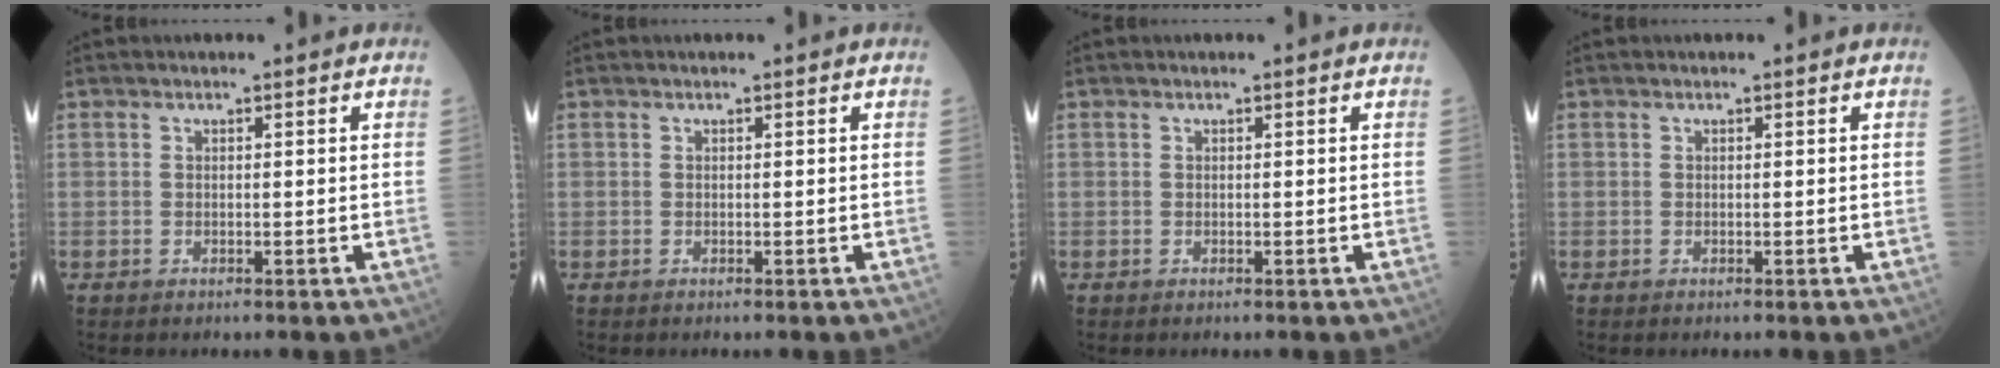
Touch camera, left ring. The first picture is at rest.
{"total": 0.0}
{"total": 0.0}
{"total": 0.0}